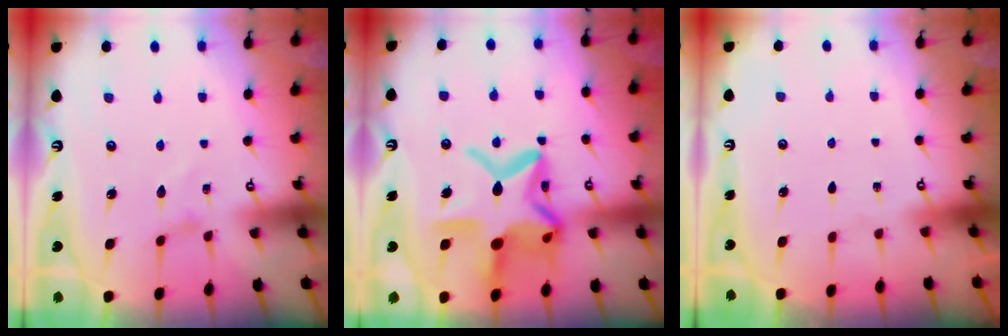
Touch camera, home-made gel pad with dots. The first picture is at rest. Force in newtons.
{"total": 21.1, "press": 21.1, "slide": 1.7}
{"total": 0.0}